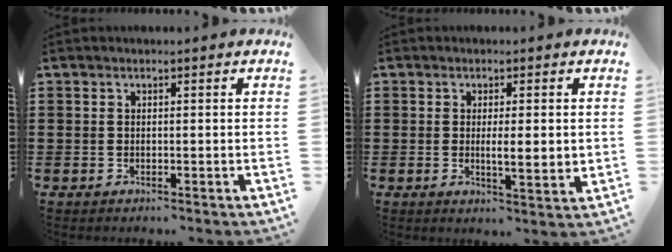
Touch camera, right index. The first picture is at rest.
{"total": 3.7, "force": [0.2, 0.7, 3.6], "torque": [-0.058, -0.002, 0.000]}